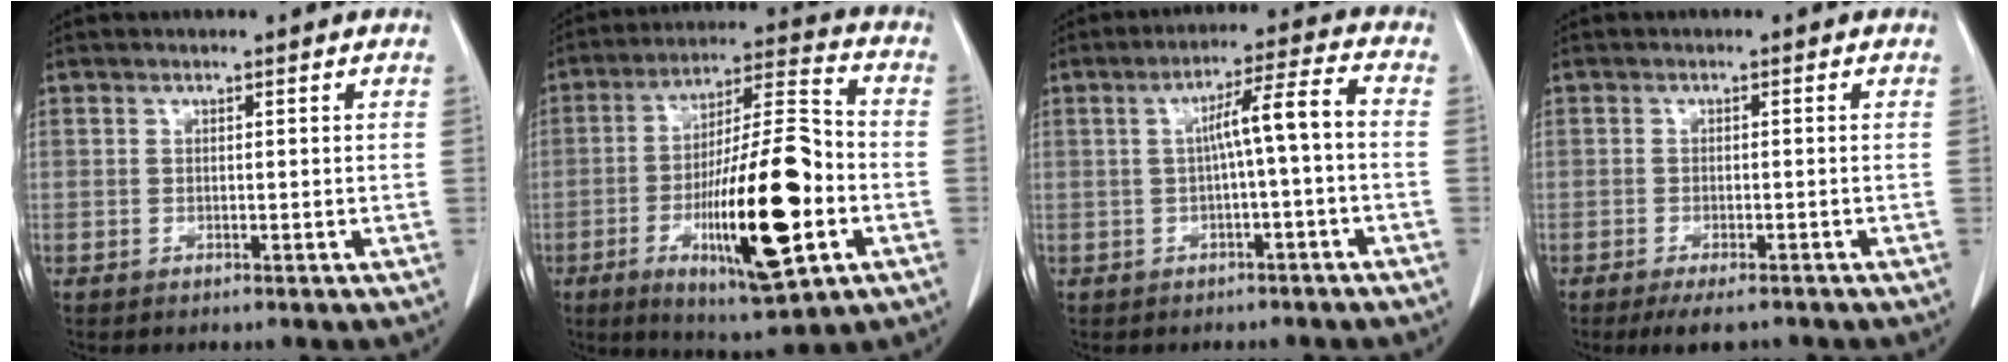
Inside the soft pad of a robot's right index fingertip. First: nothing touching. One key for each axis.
{"total": 20.0, "fx": -5.6, "fy": 3.4, "fz": 18.9, "tx": -0.329, "ty": -0.008, "tz": -0.083}
{"total": 6.3, "fx": -0.6, "fy": -0.2, "fz": 6.3, "tx": -0.098, "ty": 0.027, "tz": -0.005}
{"total": 4.2, "fx": -3.2, "fy": 1.2, "fz": 2.4, "tx": -0.029, "ty": -0.005, "tz": -0.043}